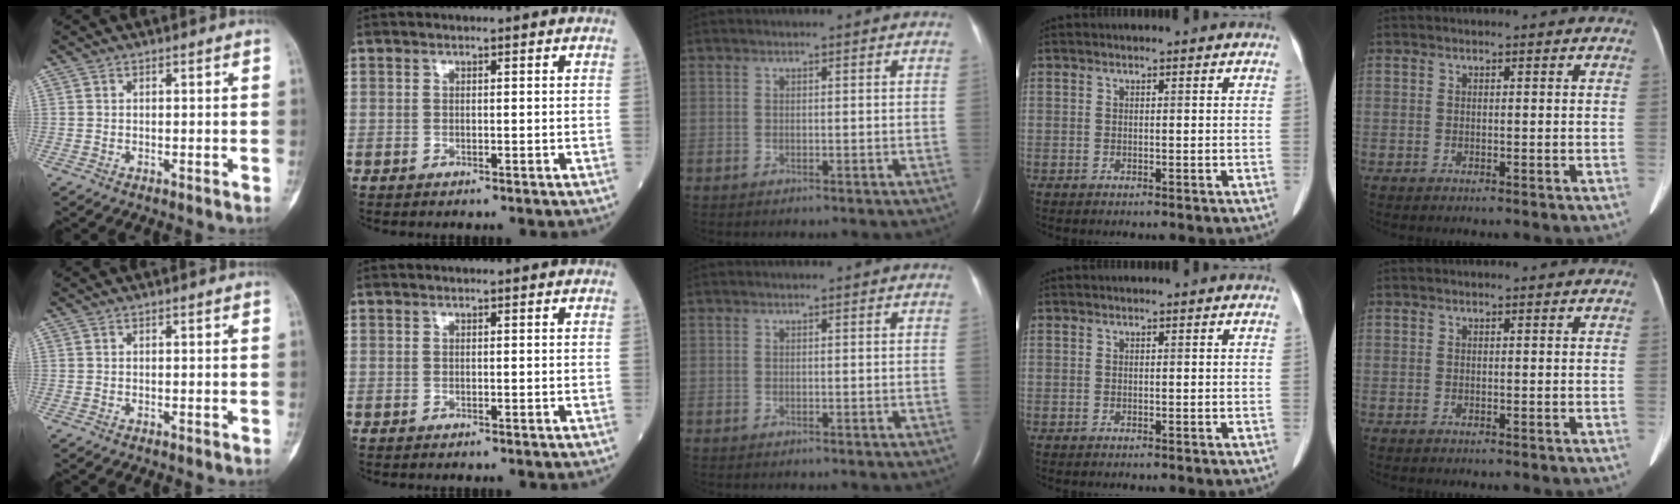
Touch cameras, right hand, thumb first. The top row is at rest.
{}